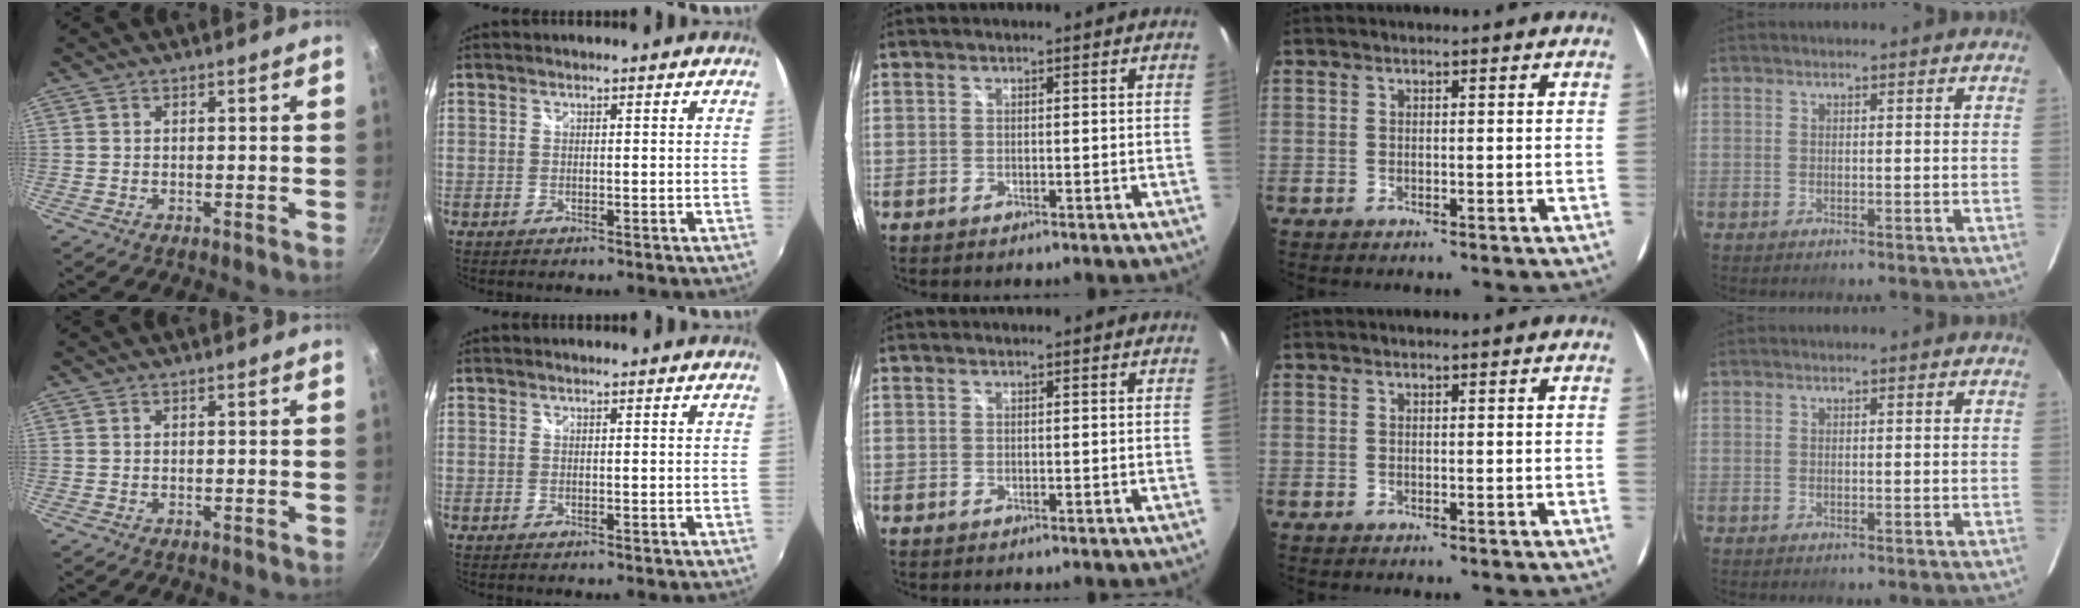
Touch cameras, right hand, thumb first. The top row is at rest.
{}